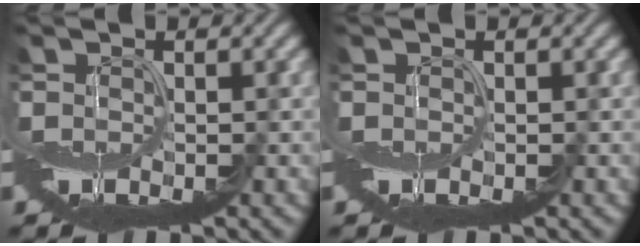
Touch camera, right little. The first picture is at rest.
{"total": 0.0}